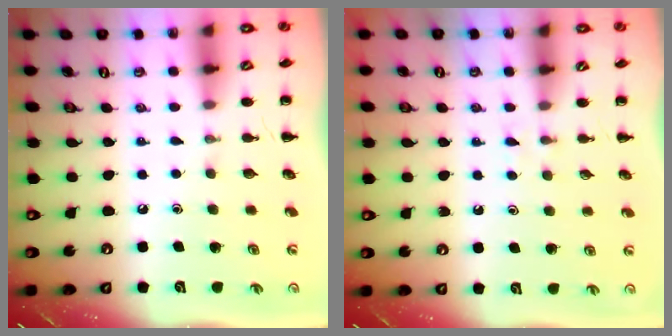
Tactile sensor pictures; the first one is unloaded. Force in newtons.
{"total": 2.1, "press": 1.8, "slide": 0.9}